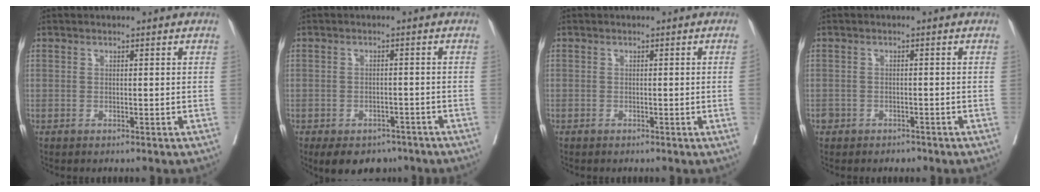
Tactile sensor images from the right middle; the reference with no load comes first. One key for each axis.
{"total": 8.4, "fx": -6.1, "fy": 4.8, "fz": 3.2, "tx": -0.040, "ty": 0.005, "tz": -0.085}
{"total": 1.0, "fx": -0.1, "fy": -0.4, "fz": 0.8, "tx": -0.005, "ty": 0.000, "tz": -0.002}
{"total": 2.3, "fx": -1.6, "fy": 1.6, "fz": 0.2, "tx": -0.008, "ty": 0.005, "tz": -0.027}